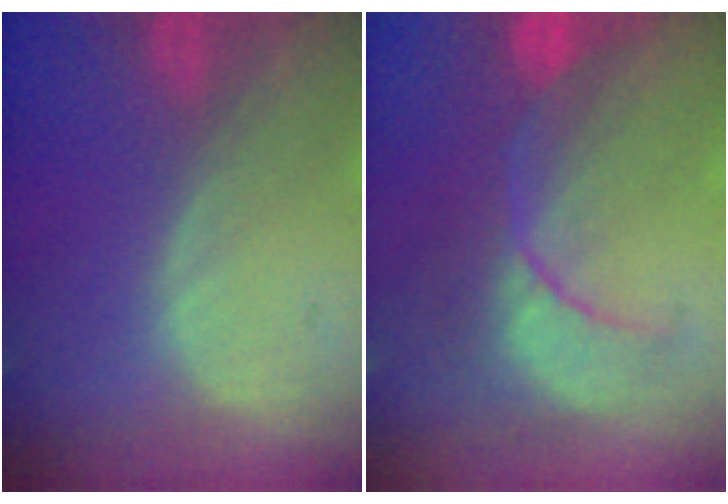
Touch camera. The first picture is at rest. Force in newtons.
{"total": 8.5, "press": 8.4, "slide": 1.4}